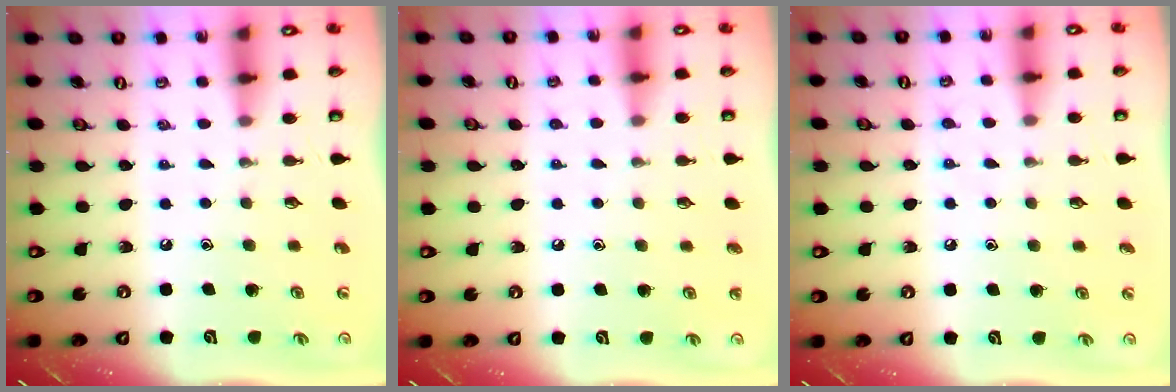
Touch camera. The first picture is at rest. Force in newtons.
{"total": 2.9, "press": 2.8, "slide": 0.3}
{"total": 4.6, "press": 4.5, "slide": 0.6}